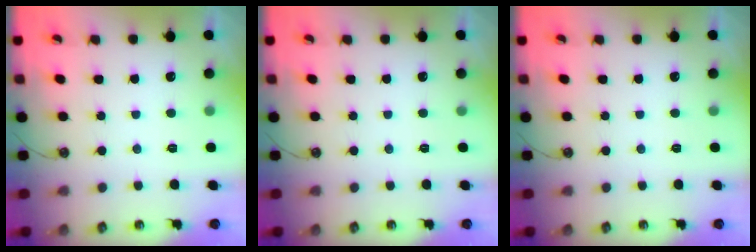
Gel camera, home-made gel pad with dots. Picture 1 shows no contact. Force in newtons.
{"total": 0.0}
{"total": 0.0}